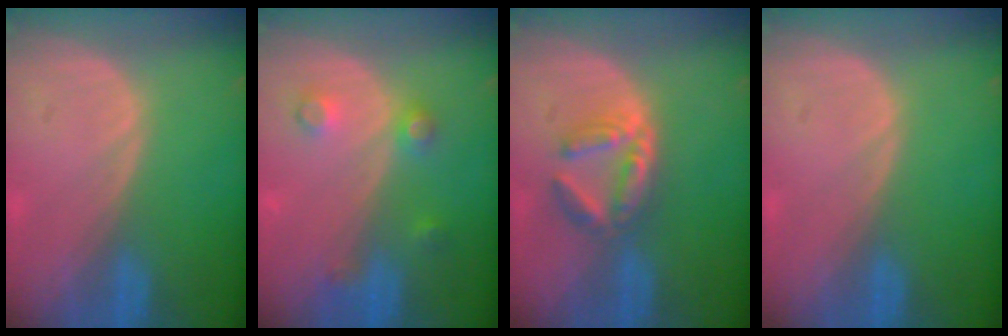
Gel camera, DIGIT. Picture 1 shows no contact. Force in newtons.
{"total": 4.1, "press": 3.6, "slide": 2.0}
{"total": 5.3, "press": 5.3, "slide": 0.8}
{"total": 0.0}